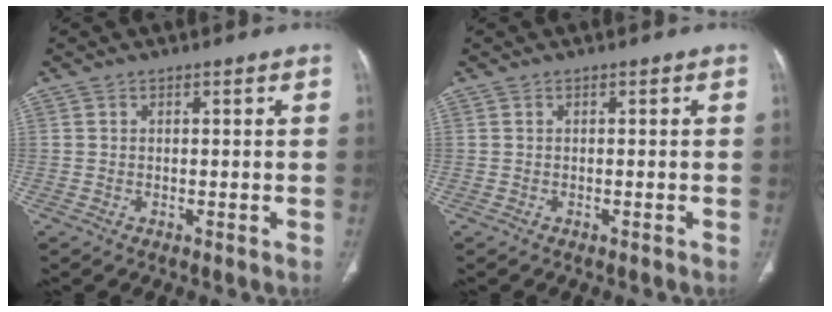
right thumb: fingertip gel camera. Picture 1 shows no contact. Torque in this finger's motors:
{"motor_torque": [0.08, 0.30, 0.16, -0.40, -0.03]}